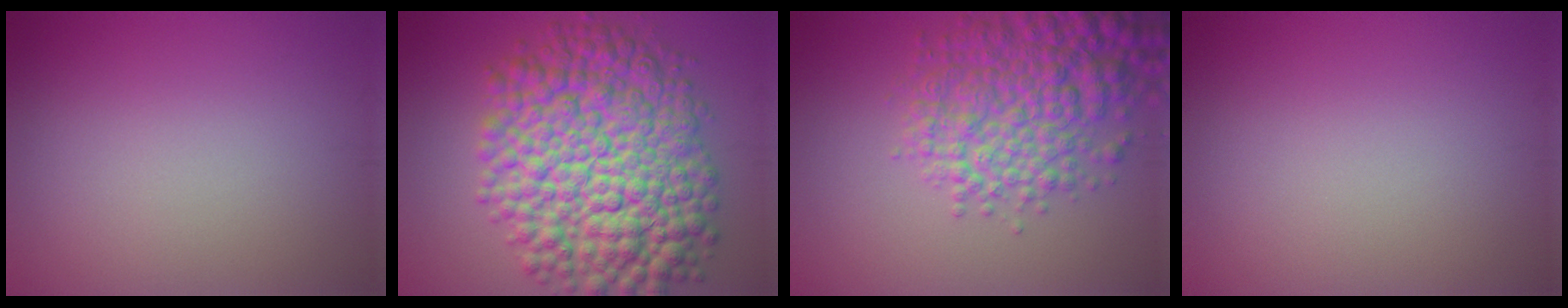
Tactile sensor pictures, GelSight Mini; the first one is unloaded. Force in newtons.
{"total": 14.3, "press": 14.3, "slide": 0.3}
{"total": 7.6, "press": 7.6, "slide": 0.2}
{"total": 0.0}